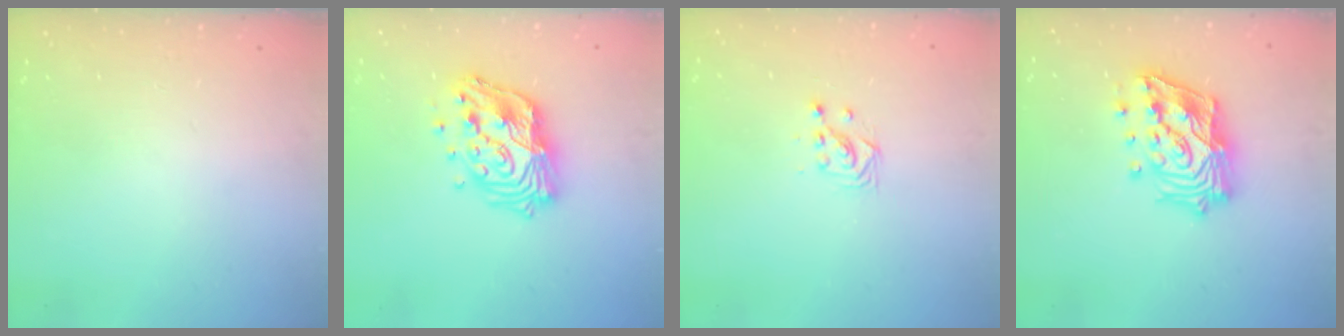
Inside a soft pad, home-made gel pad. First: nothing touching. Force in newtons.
{"total": 15.9, "press": 15.9, "slide": 1.1}
{"total": 2.9, "press": 2.9, "slide": 0.2}
{"total": 20.1, "press": 19.9, "slide": 3.0}